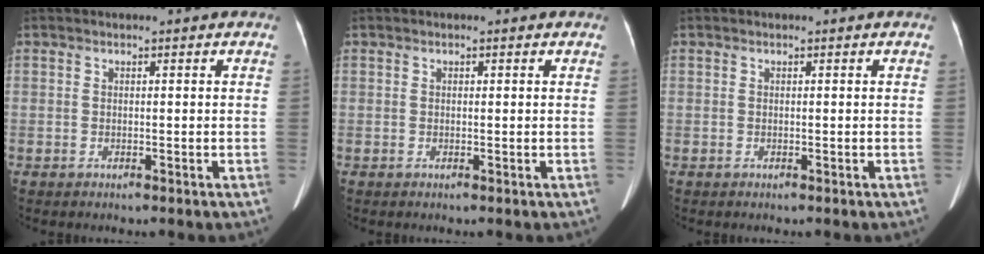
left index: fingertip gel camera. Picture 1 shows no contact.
{"total": 0.0}
{"total": 0.0}